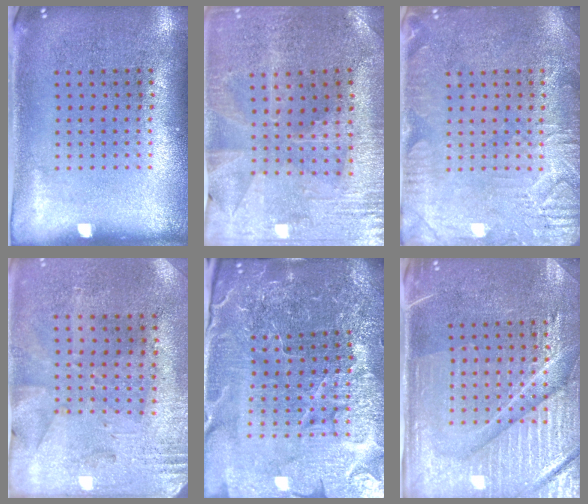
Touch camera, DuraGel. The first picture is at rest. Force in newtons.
{"total": 1.0, "press": 1.0, "slide": 0.3}
{"total": 3.5, "press": 3.5, "slide": 0.4}
{"total": 2.7, "press": 2.3, "slide": 1.5}
{"total": 5.7, "press": 5.3, "slide": 2.1}
{"total": 4.5, "press": 4.3, "slide": 1.3}